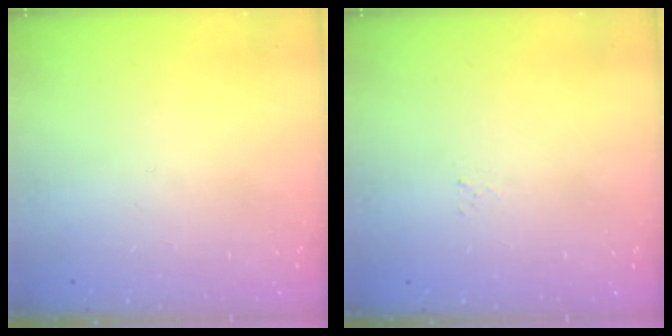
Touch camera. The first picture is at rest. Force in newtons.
{"total": 1.5, "press": 1.5, "slide": 0.2}